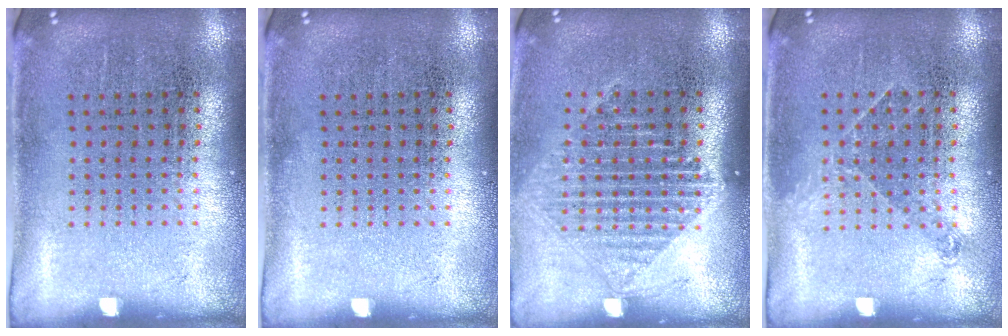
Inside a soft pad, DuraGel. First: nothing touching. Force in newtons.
{"total": 0.0}
{"total": 1.4, "press": 1.3, "slide": 0.6}
{"total": 1.0, "press": 0.8, "slide": 0.6}